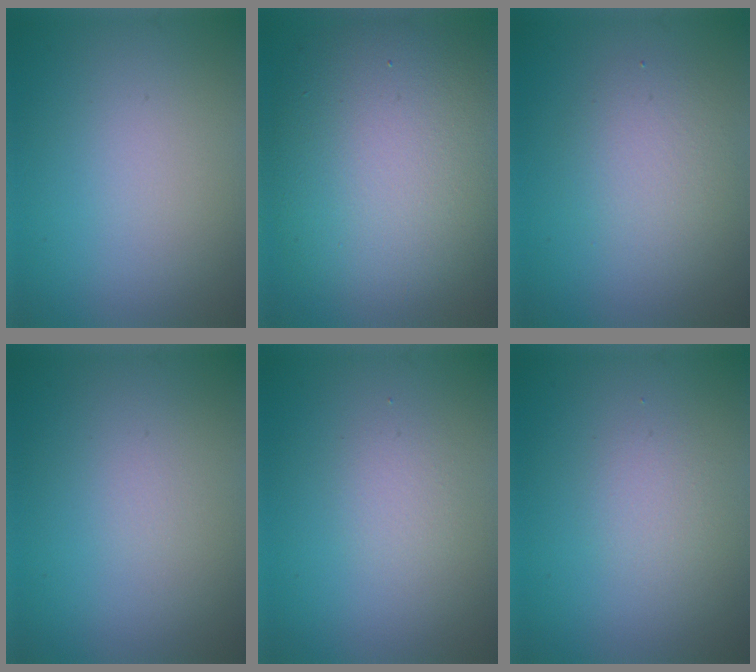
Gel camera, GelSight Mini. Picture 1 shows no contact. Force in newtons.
{"total": 12.3, "press": 12.3, "slide": 0.6}
{"total": 2.6, "press": 2.6, "slide": 0.1}
{"total": 0.0}
{"total": 1.3, "press": 1.3, "slide": 0.1}
{"total": 1.3, "press": 1.3, "slide": 0.0}